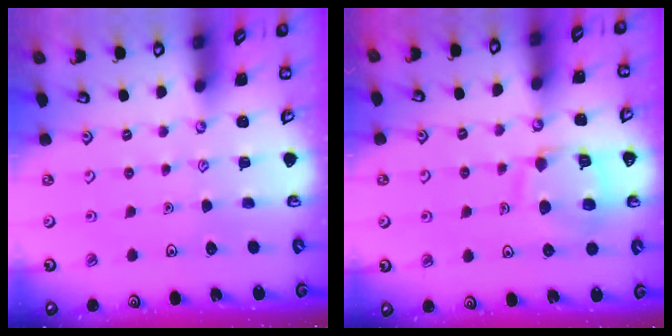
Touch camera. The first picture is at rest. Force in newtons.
{"total": 13.0, "press": 13.0, "slide": 1.3}